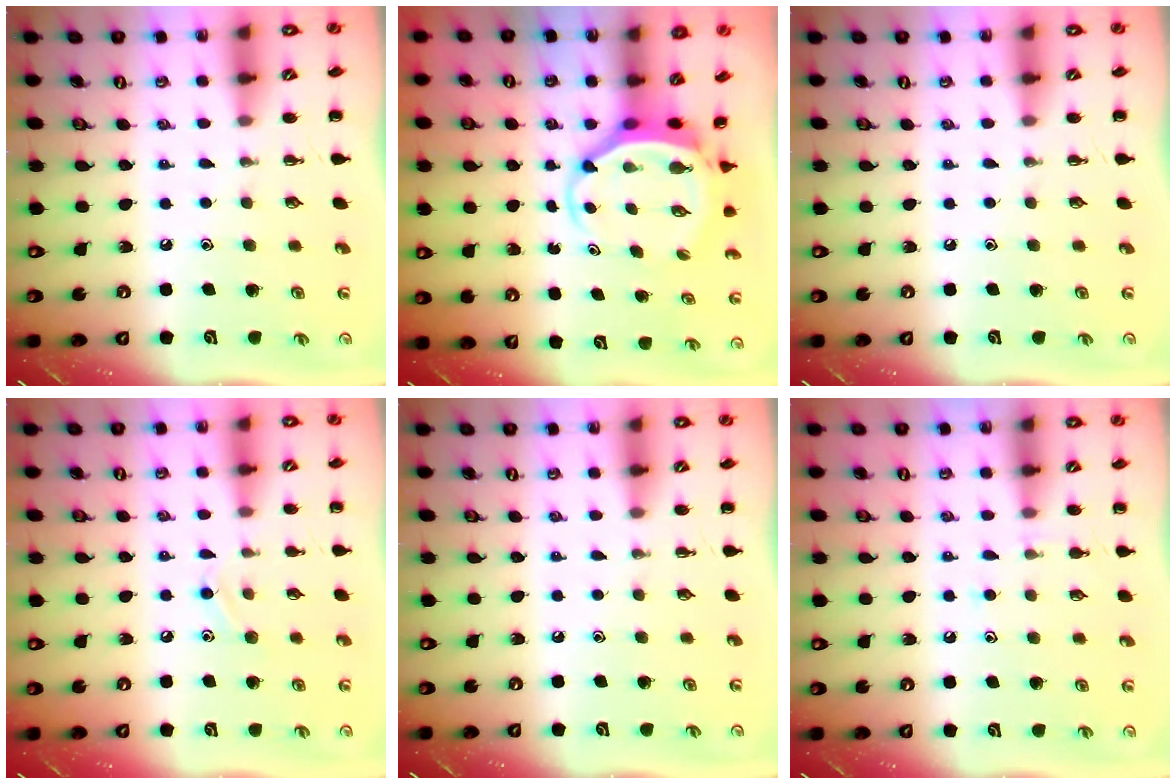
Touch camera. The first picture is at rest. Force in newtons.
{"total": 5.1, "press": 4.9, "slide": 1.2}
{"total": 0.0}
{"total": 8.0, "press": 7.7, "slide": 1.8}
{"total": 0.0}
{"total": 6.2, "press": 5.9, "slide": 2.0}